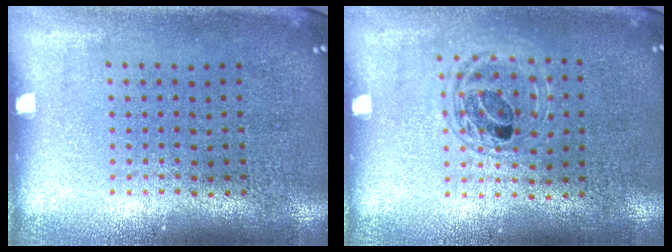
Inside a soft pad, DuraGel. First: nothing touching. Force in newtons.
{"total": 1.2, "press": 1.1, "slide": 0.5}